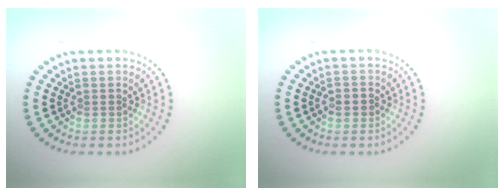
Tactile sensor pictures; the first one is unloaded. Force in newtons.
{"total": 1.1, "press": 1.0, "slide": 0.4}